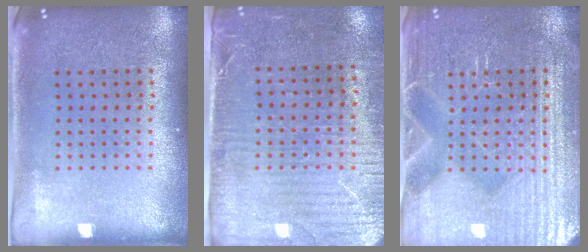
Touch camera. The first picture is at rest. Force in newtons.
{"total": 3.2, "press": 2.8, "slide": 1.6}
{"total": 4.7, "press": 4.5, "slide": 1.1}